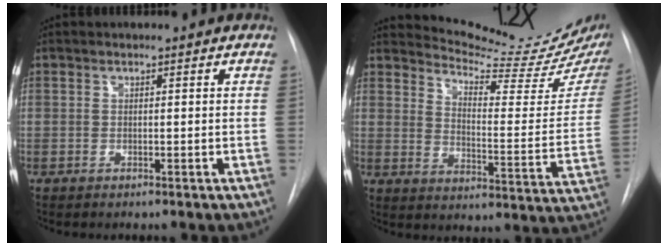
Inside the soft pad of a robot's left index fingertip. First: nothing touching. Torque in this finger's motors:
{"motor_torque": [0.87, -1.27, -0.26, -0.05]}